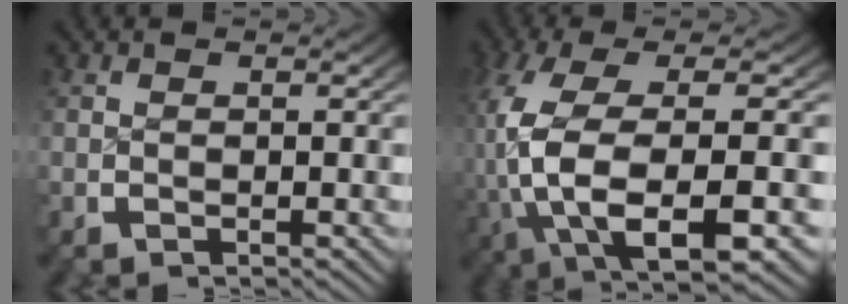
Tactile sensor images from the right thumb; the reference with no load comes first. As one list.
[{"total": 13.0, "force": [-2.4, 6.5, 11.1], "torque": [-0.273, -0.053, -0.001]}]